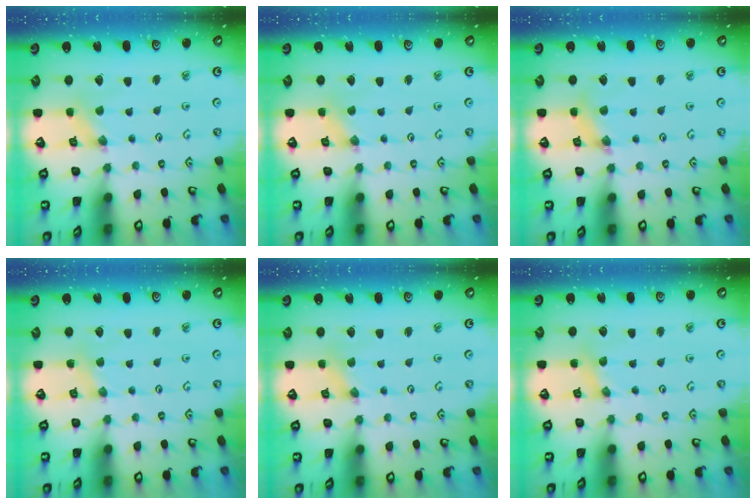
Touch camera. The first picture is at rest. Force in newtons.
{"total": 0.0}
{"total": 3.7, "press": 3.7, "slide": 0.4}
{"total": 2.5, "press": 2.5, "slide": 0.3}
{"total": 1.1, "press": 1.1, "slide": 0.1}
{"total": 1.4, "press": 1.4, "slide": 0.3}